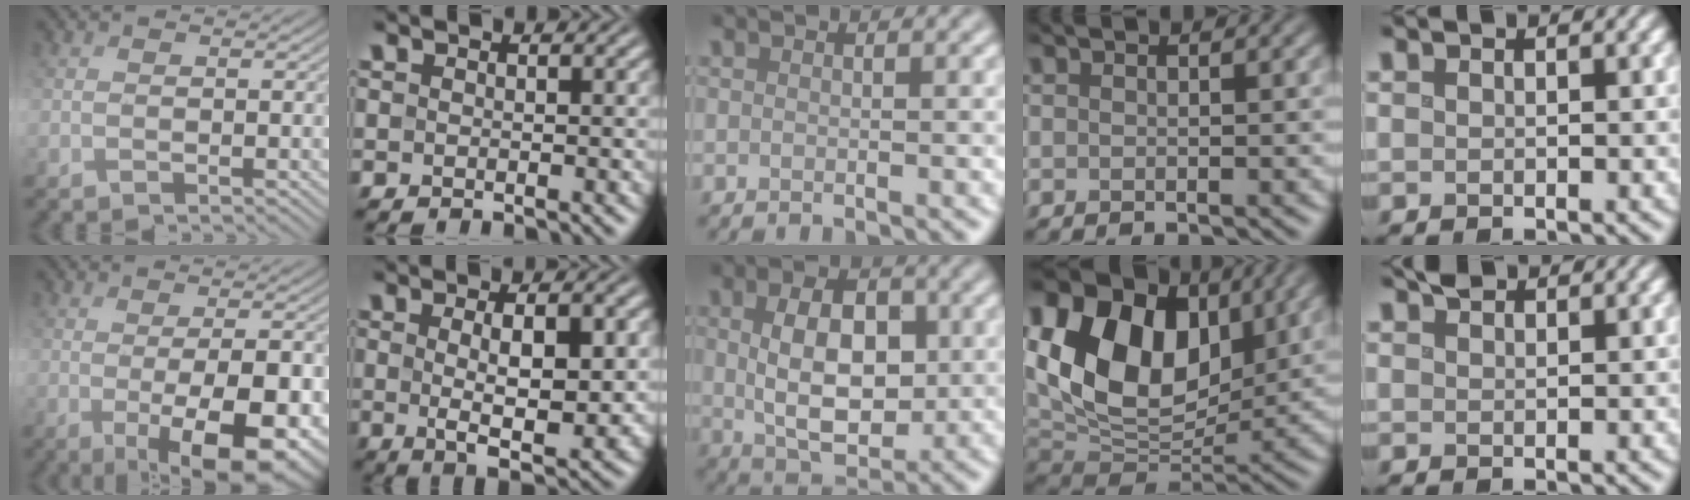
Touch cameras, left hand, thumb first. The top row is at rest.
{"thumb": {"total": 10.4, "force": [-1.9, 3.5, 9.6], "torque": [-0.118, -0.012, -0.016]}, "index": {"total": 6.9, "force": [0.3, 2.3, 6.5], "torque": [-0.105, -0.008, 0.010]}, "middle": {"total": 7.6, "force": [0.6, 4.6, 6.0], "torque": [-0.103, 0.000, 0.010]}, "ring": {"total": 15.2, "force": [5.6, 10.1, 9.9], "torque": [-0.204, 0.026, 0.102]}, "little": {"total": 1.4, "force": [1.3, 0.3, 0.4], "torque": [-0.009, 0.006, 0.025]}}